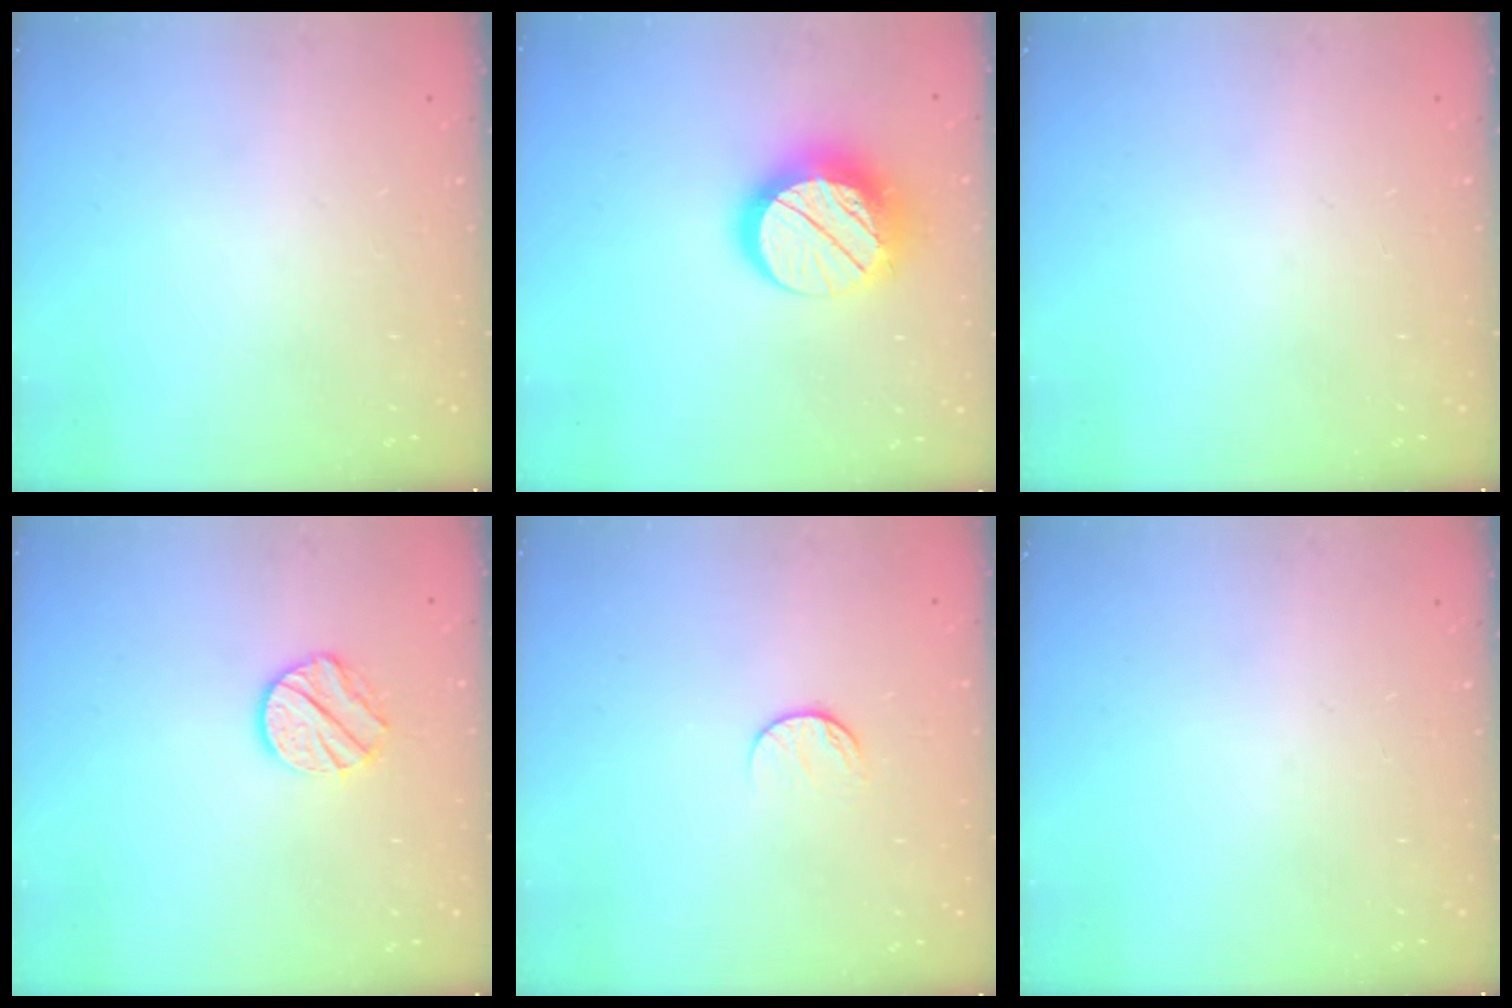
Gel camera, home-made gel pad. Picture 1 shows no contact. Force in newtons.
{"total": 15.1, "press": 15.1, "slide": 1.3}
{"total": 0.0}
{"total": 9.3, "press": 9.2, "slide": 0.5}
{"total": 7.5, "press": 7.5, "slide": 0.9}
{"total": 0.0}